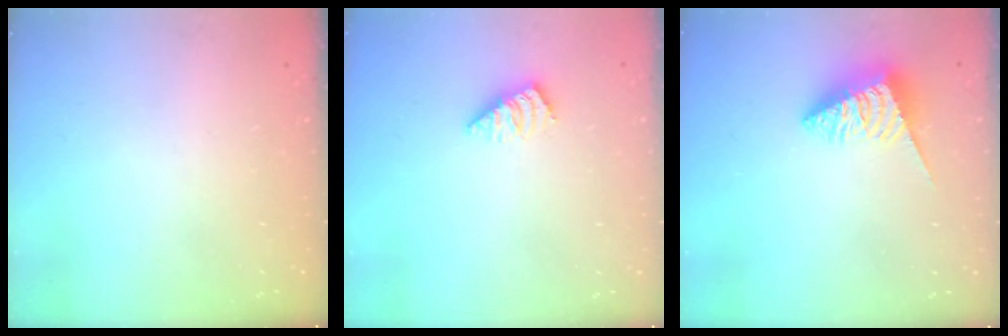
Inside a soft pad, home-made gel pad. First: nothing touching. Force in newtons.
{"total": 2.6, "press": 2.5, "slide": 0.4}
{"total": 3.7, "press": 3.7, "slide": 0.1}